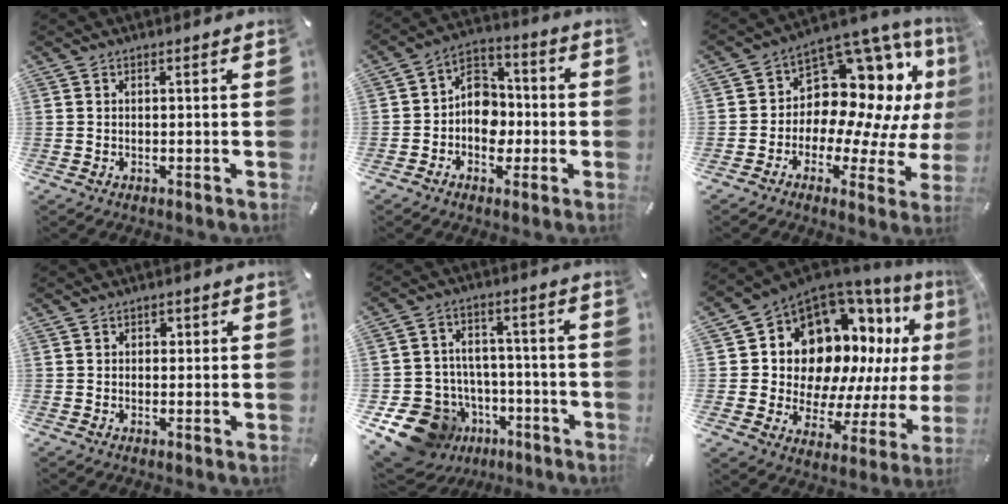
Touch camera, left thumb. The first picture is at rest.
{"total": 9.6, "force": [-2.3, 8.3, 4.3], "torque": [-0.064, 0.027, -0.036]}
{"total": 14.8, "force": [5.9, 10.1, 9.1], "torque": [-0.146, -0.073, 0.096]}
{"total": 1.2, "force": [0.1, 1.1, 0.4], "torque": [-0.002, 0.003, -0.002]}
{"total": 14.9, "force": [-7.4, 11.7, 5.5], "torque": [-0.102, 0.044, -0.114]}
{"total": 15.0, "force": [6.5, 11.4, 7.2], "torque": [-0.120, -0.084, 0.128]}